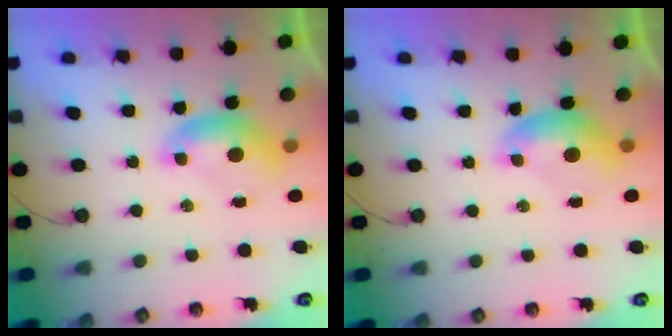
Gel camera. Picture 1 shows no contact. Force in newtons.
{"total": 0.5, "press": 0.2, "slide": 0.5}